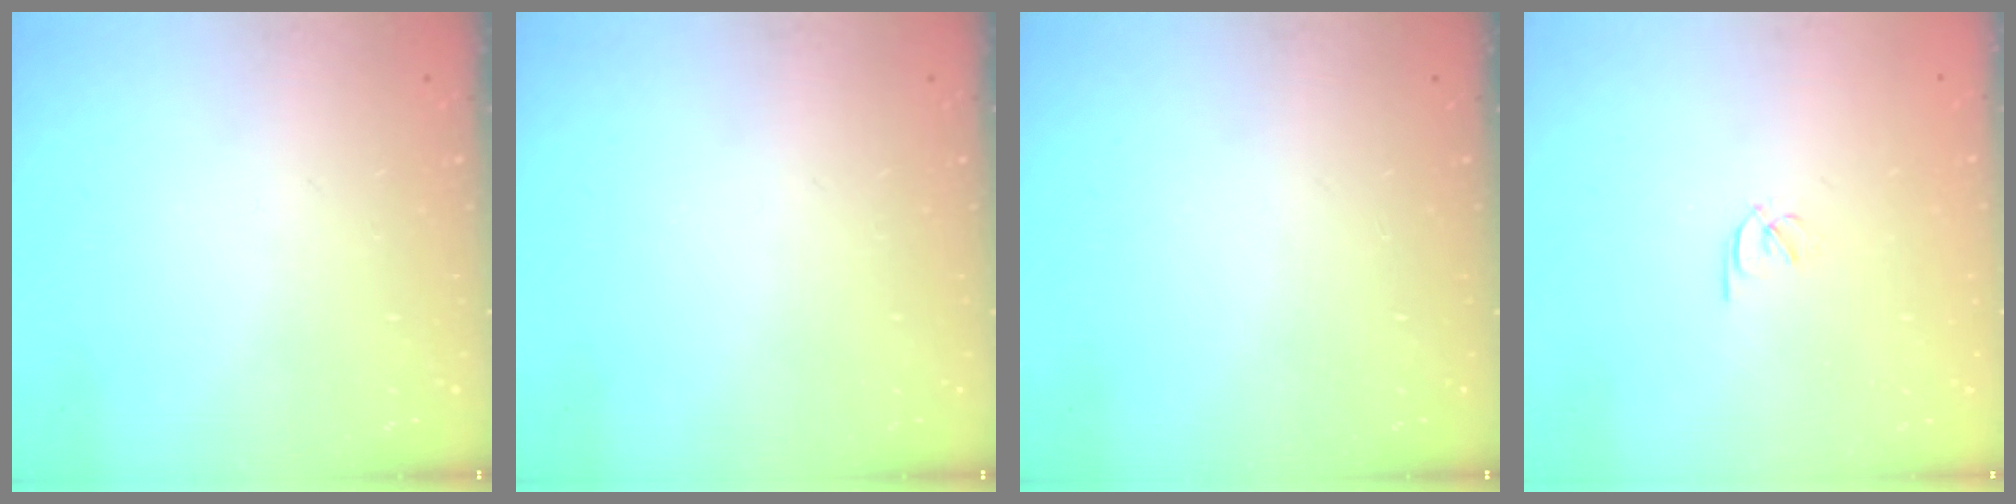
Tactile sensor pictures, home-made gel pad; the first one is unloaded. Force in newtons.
{"total": 0.0}
{"total": 0.0}
{"total": 1.8, "press": 1.7, "slide": 0.5}